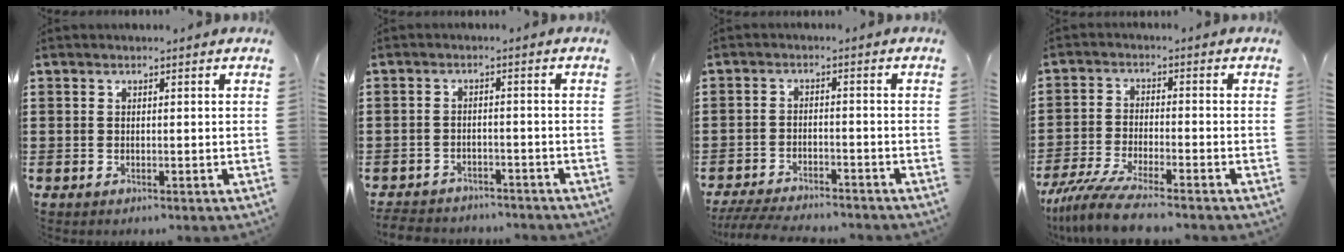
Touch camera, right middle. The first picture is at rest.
{"total": 3.2, "force": [-3.1, 0.7, 0.1], "torque": [-0.006, 0.001, -0.066]}
{"total": 4.5, "force": [-4.3, 0.4, 1.0], "torque": [-0.022, -0.002, -0.089]}
{"total": 6.7, "force": [-5.8, 0.2, 3.3], "torque": [-0.084, -0.017, -0.115]}